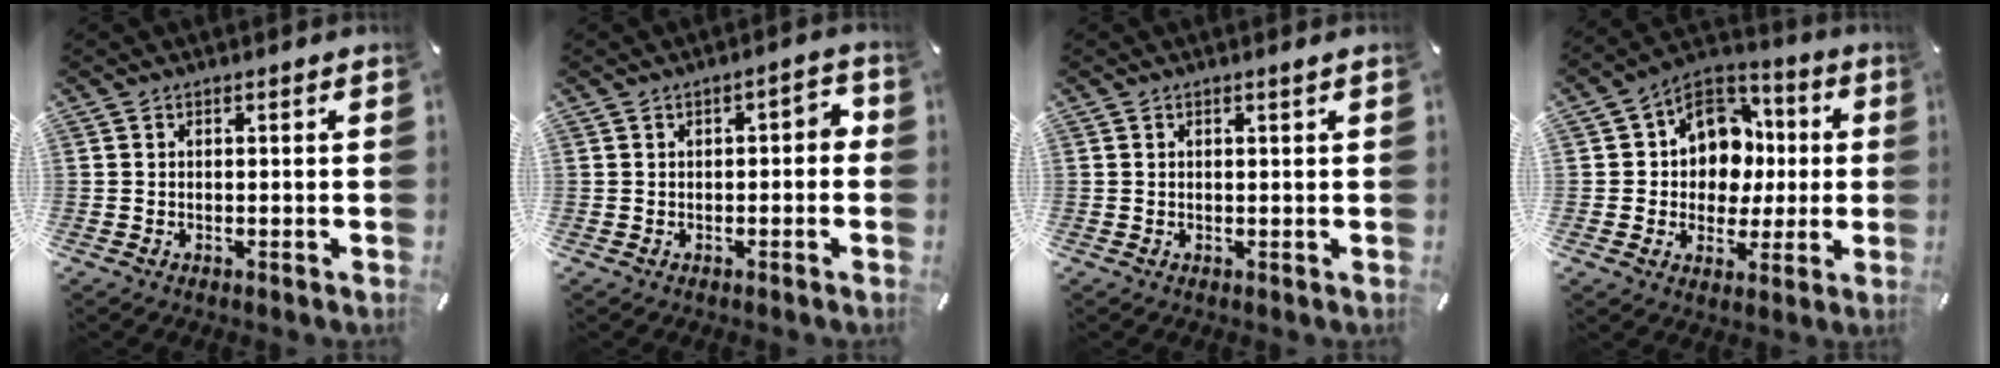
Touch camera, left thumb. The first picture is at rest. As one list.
[{"total": 3.3, "force": [-0.9, 1.8, 2.7], "torque": [-0.038, 0.011, -0.021]}, {"total": 0.8, "force": [0.4, 0.1, 0.6], "torque": [-0.011, 0.003, 0.006]}, {"total": 12.5, "force": [1.3, 11.2, 5.4], "torque": [-0.086, -0.003, 0.031]}]